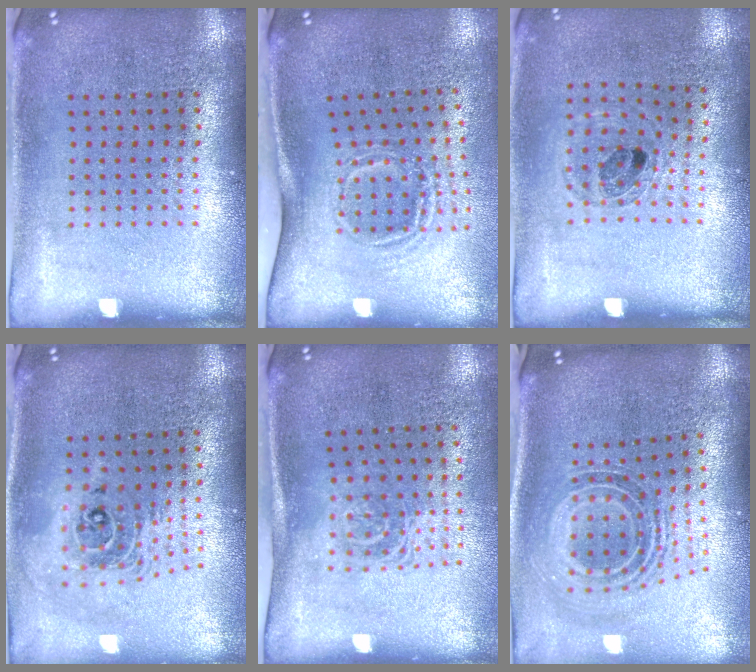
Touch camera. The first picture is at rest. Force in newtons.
{"total": 1.8, "press": 1.2, "slide": 1.4}
{"total": 0.8, "press": 0.8, "slide": 0.2}
{"total": 2.1, "press": 1.6, "slide": 1.4}
{"total": 1.6, "press": 1.1, "slide": 1.1}
{"total": 1.5, "press": 1.2, "slide": 0.9}